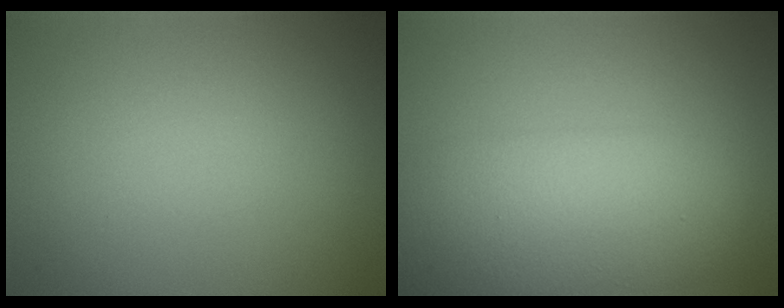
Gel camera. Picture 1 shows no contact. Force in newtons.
{"total": 8.2, "press": 8.2, "slide": 0.2}